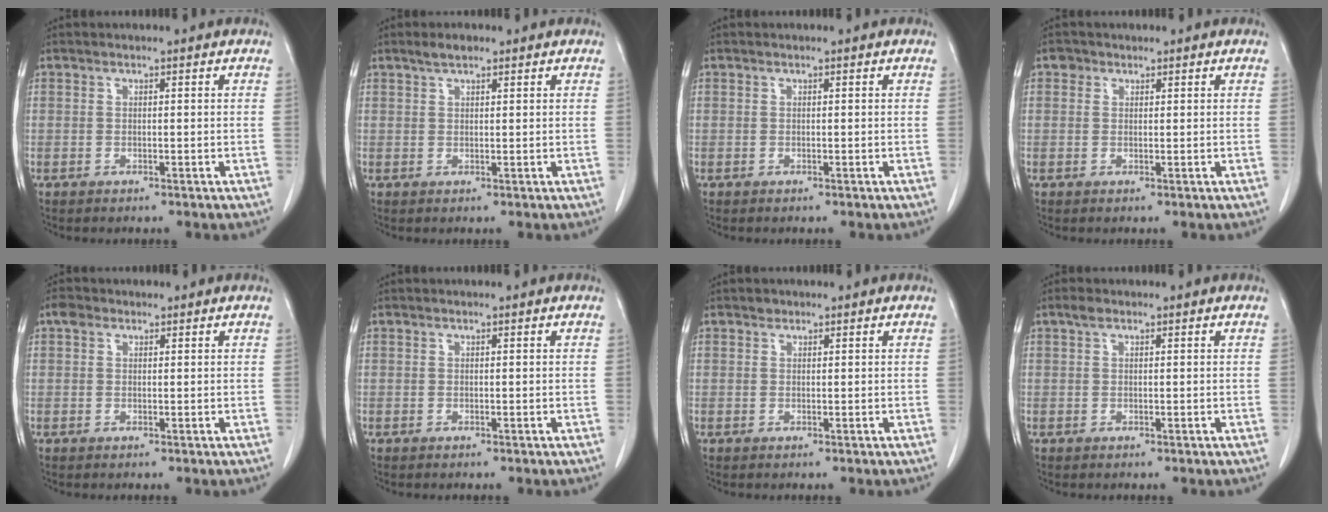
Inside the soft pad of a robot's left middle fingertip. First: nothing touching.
{"total": 2.1, "force": [1.6, 0.6, 1.2], "torque": [-0.026, 0.006, 0.029]}
{"total": 0.0}
{"total": 1.2, "force": [0.8, 1.0, 0.1], "torque": [0.004, 0.004, 0.009]}
{"total": 1.7, "force": [1.0, 1.2, 0.7], "torque": [-0.016, 0.014, 0.016]}
{"total": 0.0}
{"total": 0.7, "force": [0.6, 0.3, 0.1], "torque": [-0.003, -0.002, 0.007]}
{"total": 1.0, "force": [0.7, 0.4, 0.6], "torque": [-0.015, 0.010, 0.012]}